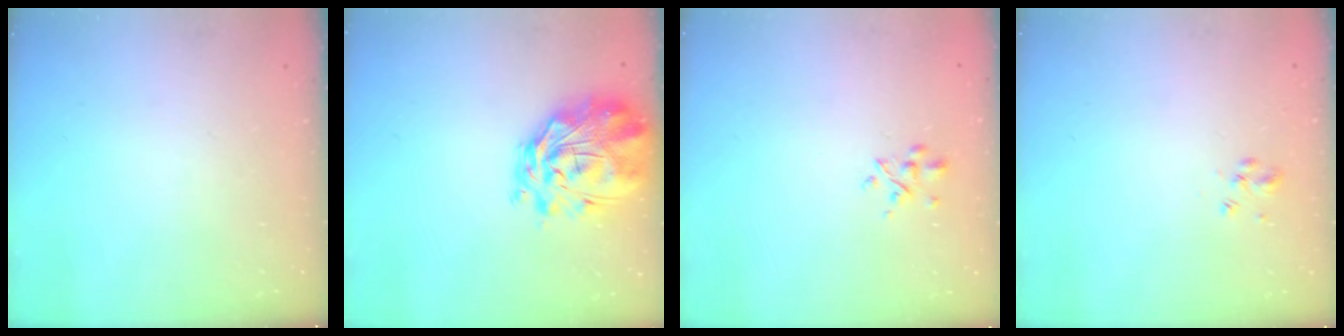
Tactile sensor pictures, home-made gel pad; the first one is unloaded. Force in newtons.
{"total": 3.8, "press": 3.4, "slide": 1.8}
{"total": 2.7, "press": 2.6, "slide": 0.9}
{"total": 2.9, "press": 2.8, "slide": 1.0}